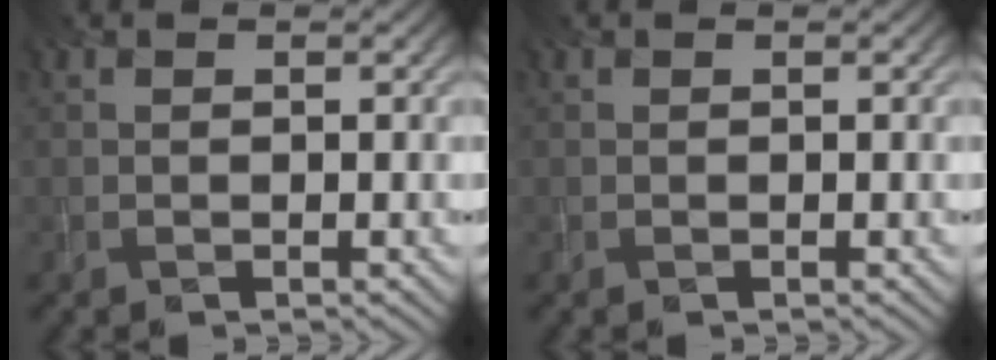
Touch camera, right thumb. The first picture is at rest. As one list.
[{"total": 0.0}]